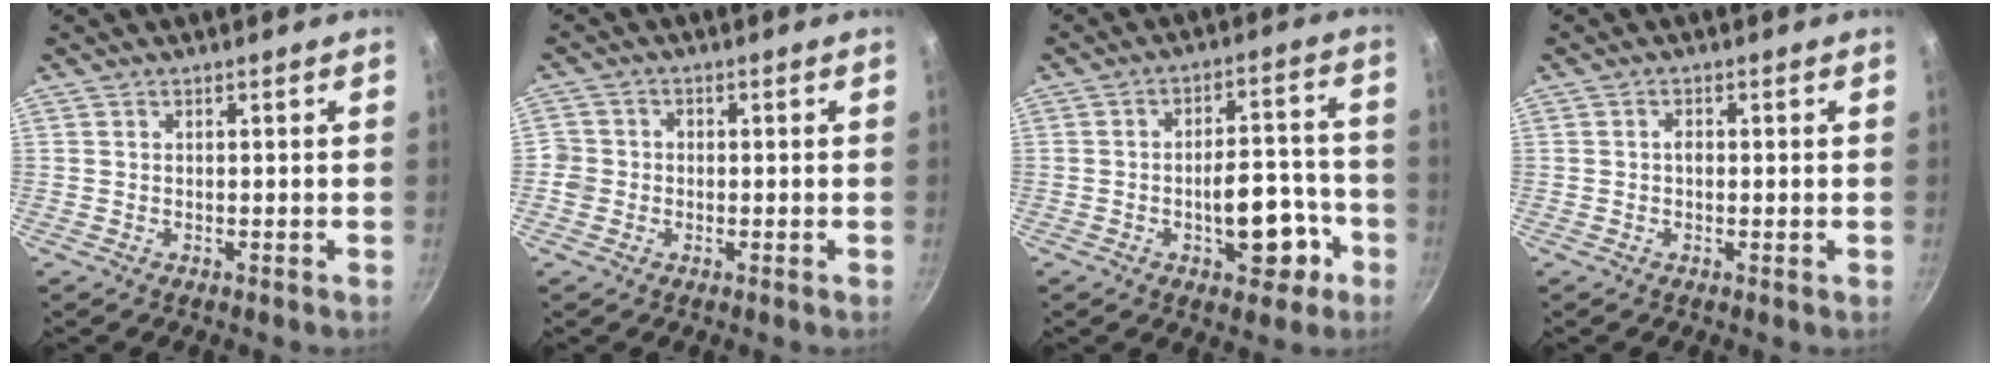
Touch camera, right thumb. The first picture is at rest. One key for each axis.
{"total": 3.2, "fx": -1.1, "fy": 2.9, "fz": 0.9, "tx": -0.003, "ty": 0.009, "tz": -0.025}
{"total": 11.6, "fx": -4.3, "fy": 6.0, "fz": 8.9, "tx": -0.084, "ty": 0.044, "tz": -0.051}
{"total": 1.5, "fx": 0.0, "fy": 0.9, "fz": 1.3, "tx": -0.020, "ty": 0.003, "tz": -0.004}